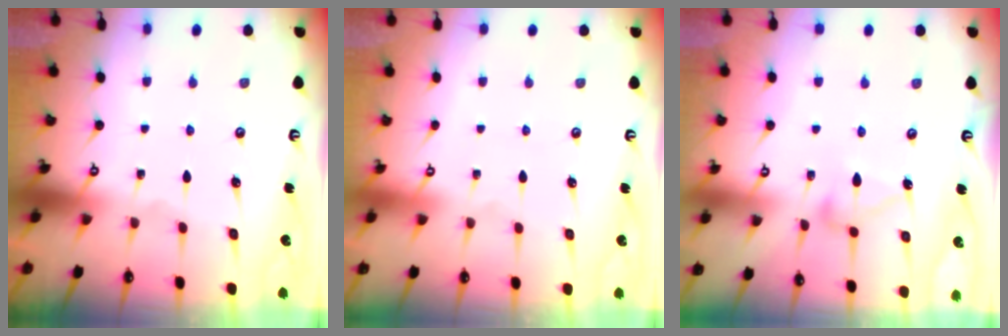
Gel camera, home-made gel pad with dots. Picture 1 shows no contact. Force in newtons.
{"total": 3.9, "press": 3.9, "slide": 0.1}
{"total": 10.7, "press": 10.7, "slide": 0.5}